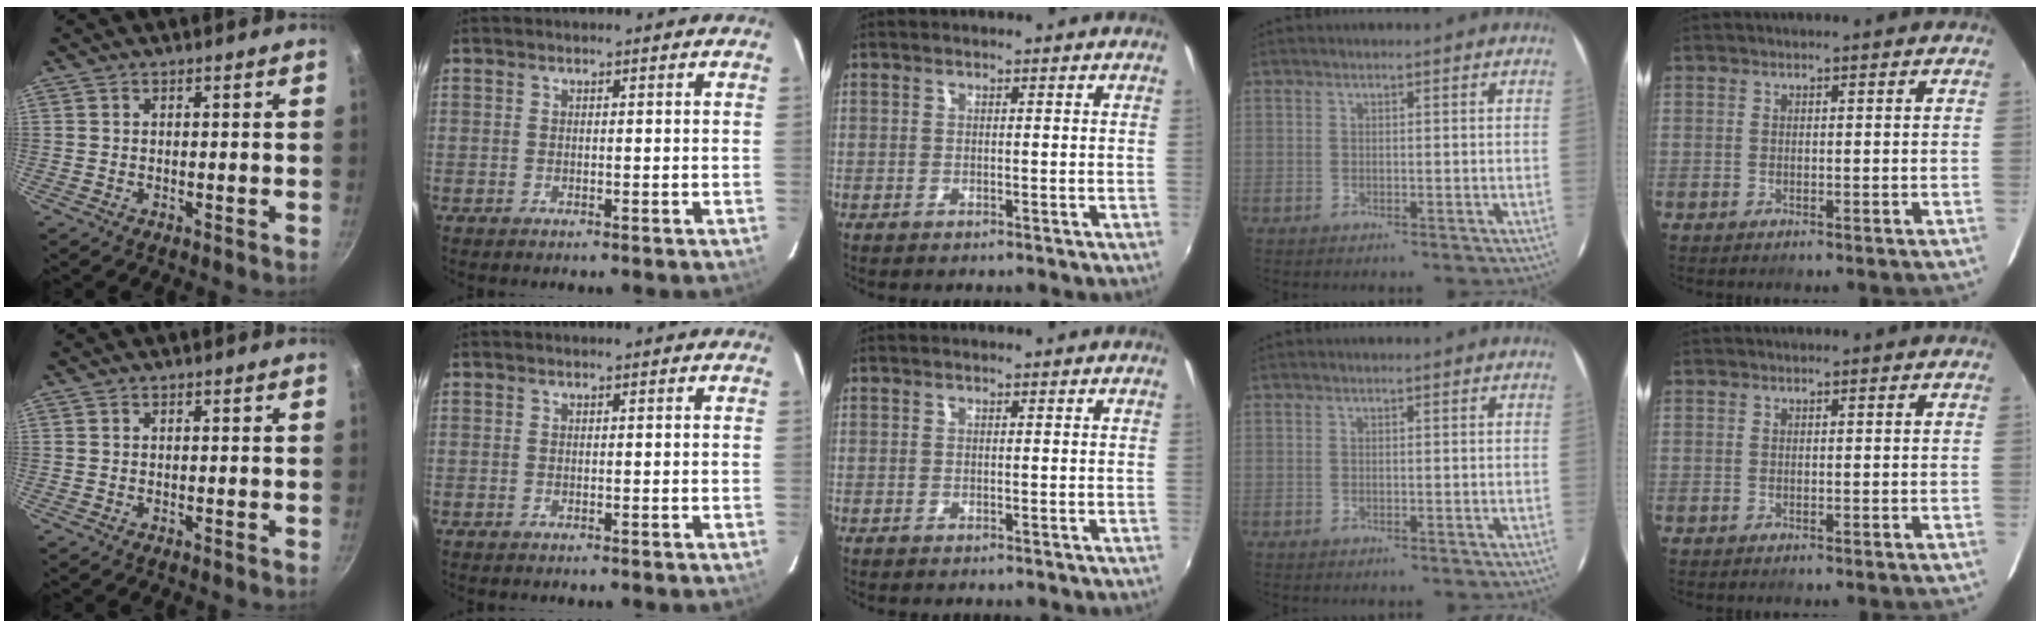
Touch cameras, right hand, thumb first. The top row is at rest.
{}